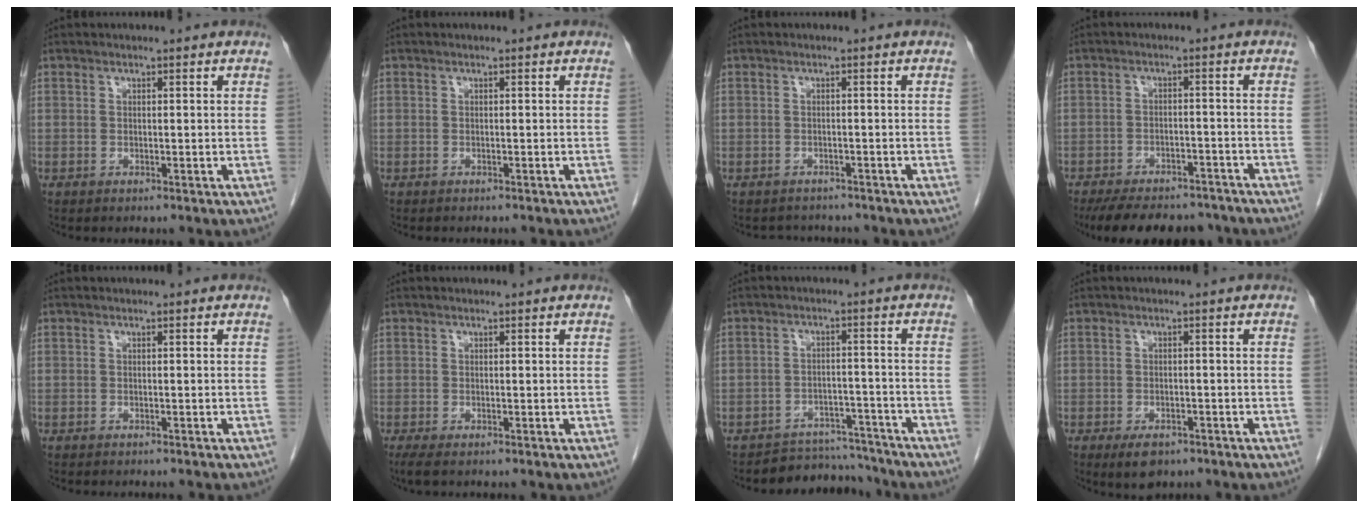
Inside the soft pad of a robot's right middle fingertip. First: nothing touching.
{"total": 2.4, "force": [-2.2, 0.3, 0.9], "torque": [-0.018, -0.005, -0.025]}
{"total": 2.8, "force": [-2.6, 1.0, -0.3], "torque": [0.001, -0.002, -0.039]}
{"total": 14.5, "force": [-12.5, 5.1, 5.4], "torque": [-0.105, 0.000, -0.167]}
{"total": 2.5, "force": [-2.3, 0.3, 1.0], "torque": [-0.019, -0.005, -0.026]}
{"total": 1.7, "force": [-1.3, 0.3, 1.2], "torque": [-0.025, -0.010, -0.021]}
{"total": 7.0, "force": [-6.7, 2.1, -0.9], "torque": [0.021, 0.021, -0.097]}
{"total": 4.2, "force": [-2.8, 2.1, 2.4], "torque": [-0.043, -0.004, -0.037]}